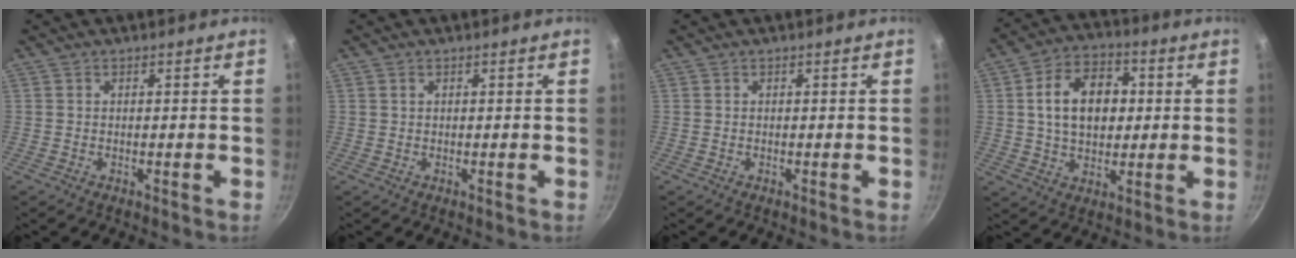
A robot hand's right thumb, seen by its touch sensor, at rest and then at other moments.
{"total": 0.5, "force": [0.3, 0.4, 0.3], "torque": [-0.004, 0.002, 0.005]}
{"total": 0.0}
{"total": 13.6, "force": [1.8, 9.4, 9.6], "torque": [-0.128, 0.014, 0.023]}